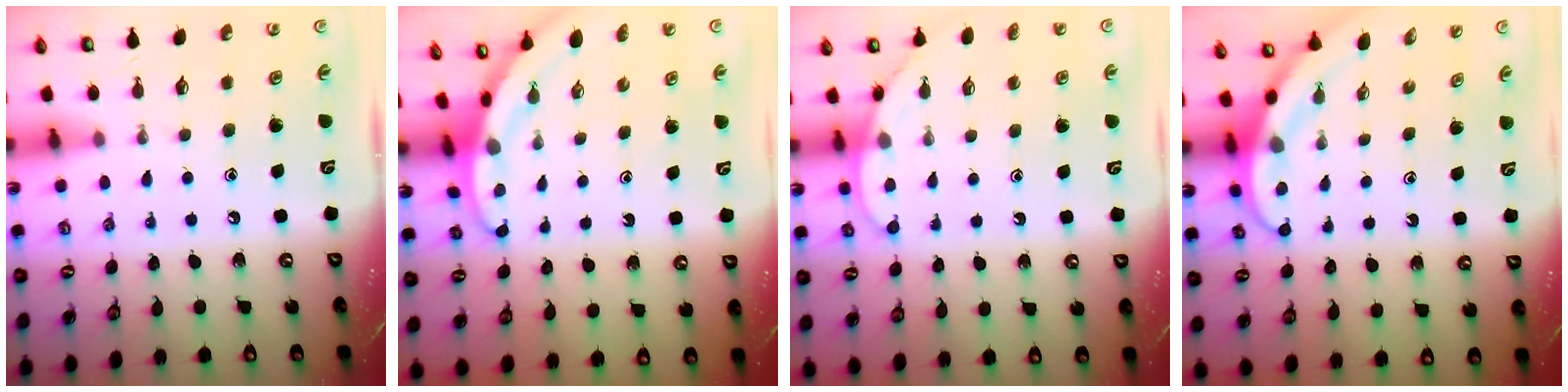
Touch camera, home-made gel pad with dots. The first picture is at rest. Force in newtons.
{"total": 2.9, "press": 2.9, "slide": 0.2}
{"total": 6.6, "press": 6.6, "slide": 0.2}
{"total": 3.8, "press": 3.8, "slide": 0.3}